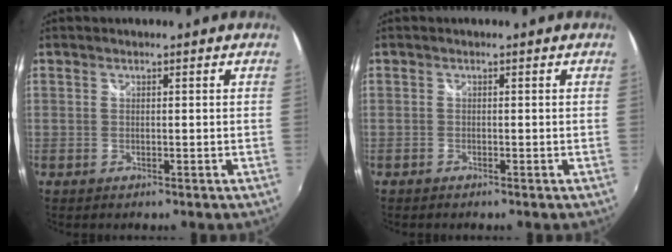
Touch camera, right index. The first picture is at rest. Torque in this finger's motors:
{"motor_torque": [-0.14, -0.14, -0.02, 0.00]}